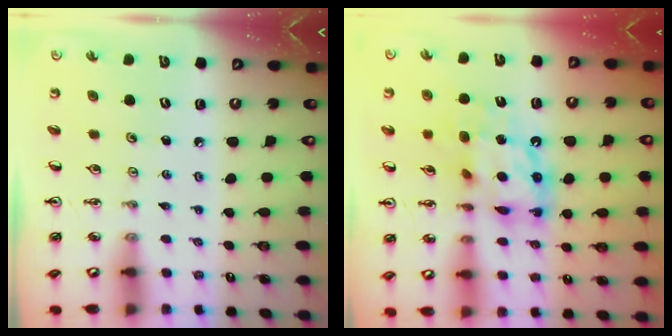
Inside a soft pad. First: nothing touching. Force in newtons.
{"total": 13.4, "press": 13.3, "slide": 1.1}